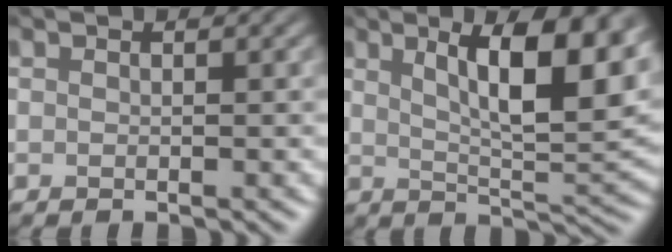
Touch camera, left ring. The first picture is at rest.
{"total": 10.4, "force": [4.0, 2.9, 9.2], "torque": [-0.128, -0.004, 0.067]}